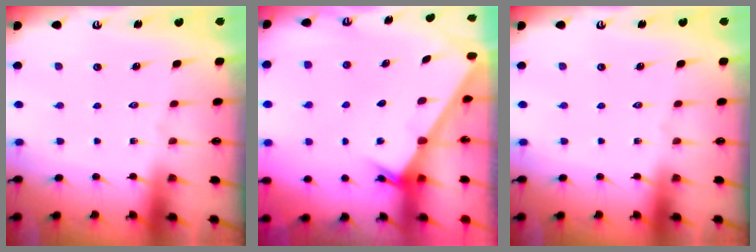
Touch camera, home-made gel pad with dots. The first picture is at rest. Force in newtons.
{"total": 2.4, "press": 2.4, "slide": 0.2}
{"total": 0.0}